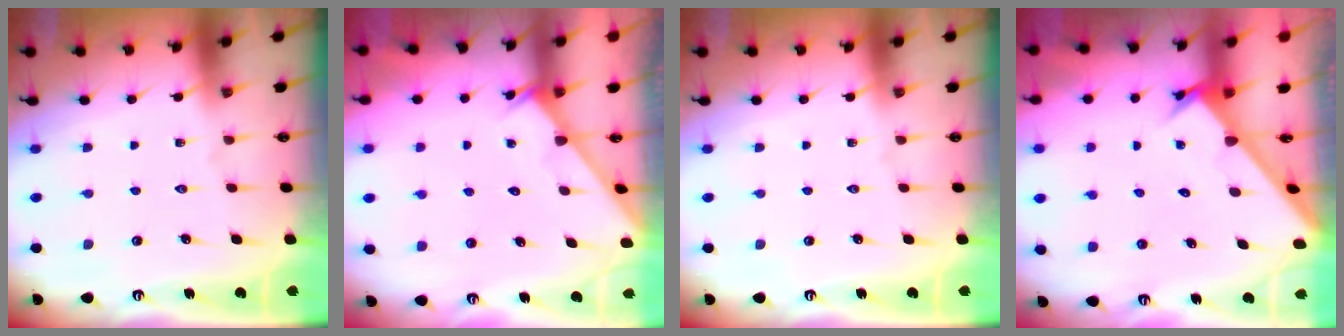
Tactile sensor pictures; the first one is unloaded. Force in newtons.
{"total": 2.4, "press": 2.4, "slide": 0.2}
{"total": 0.0}
{"total": 2.6, "press": 2.6, "slide": 0.3}